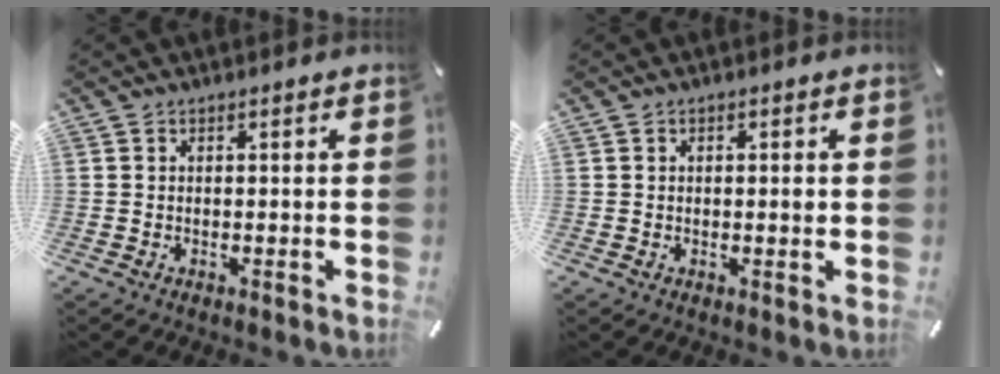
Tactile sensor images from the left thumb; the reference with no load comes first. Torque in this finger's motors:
{"motor_torque": [-0.05, -0.24, -0.17, 0.22, -0.01]}